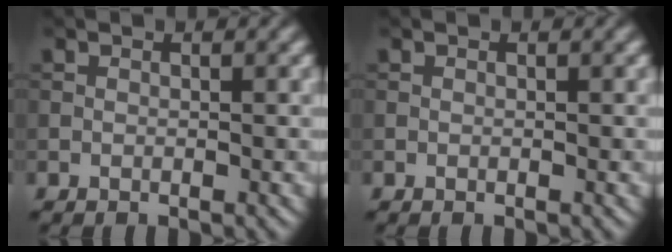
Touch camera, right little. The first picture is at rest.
{"total": 0.0}